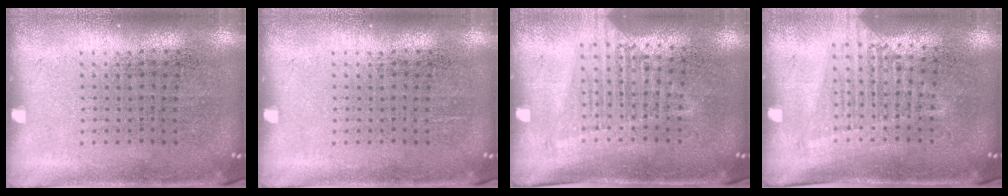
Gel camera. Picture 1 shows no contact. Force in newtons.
{"total": 0.0}
{"total": 1.5, "press": 1.4, "slide": 0.5}
{"total": 1.5, "press": 1.4, "slide": 0.5}